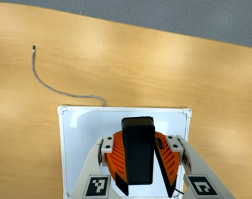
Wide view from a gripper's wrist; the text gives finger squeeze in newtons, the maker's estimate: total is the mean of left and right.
{"total": 8.8, "left": 9.0, "right": 8.5}